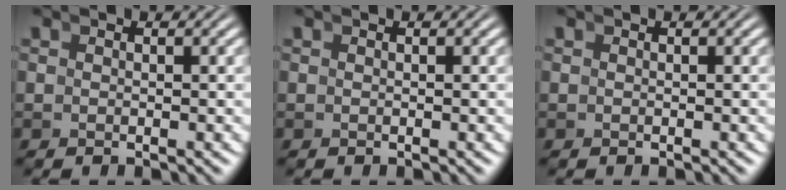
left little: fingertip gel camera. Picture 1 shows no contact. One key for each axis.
{"total": 0.0}
{"total": 0.0}